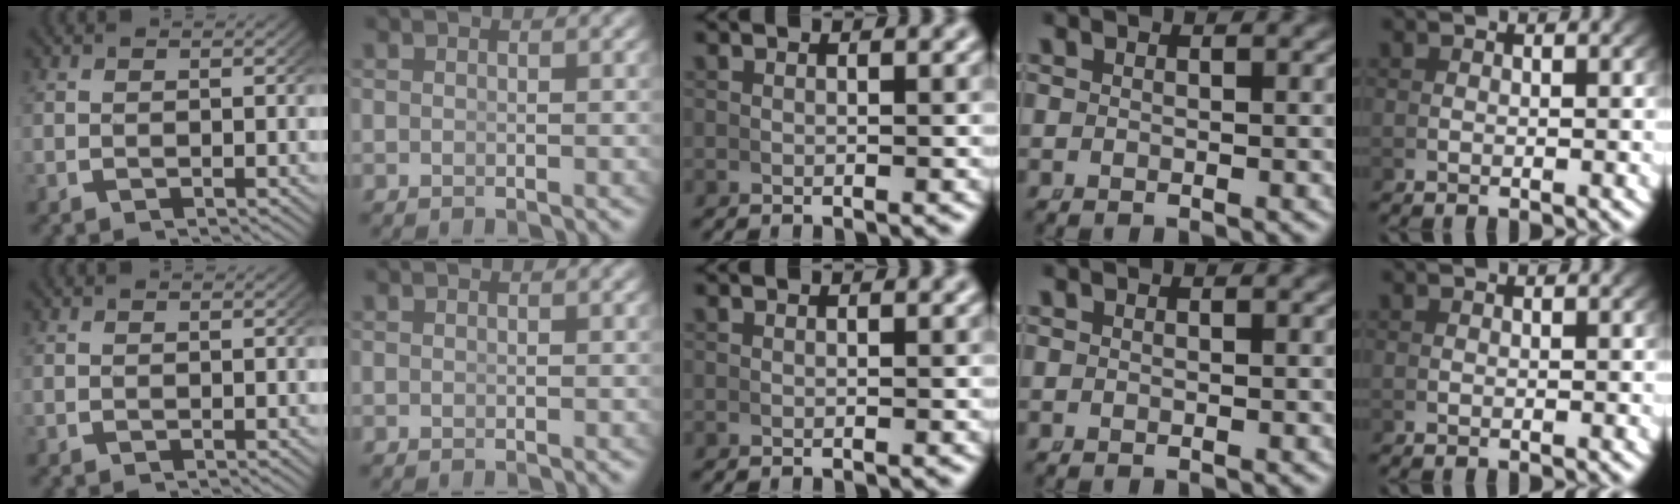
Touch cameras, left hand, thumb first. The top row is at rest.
{}